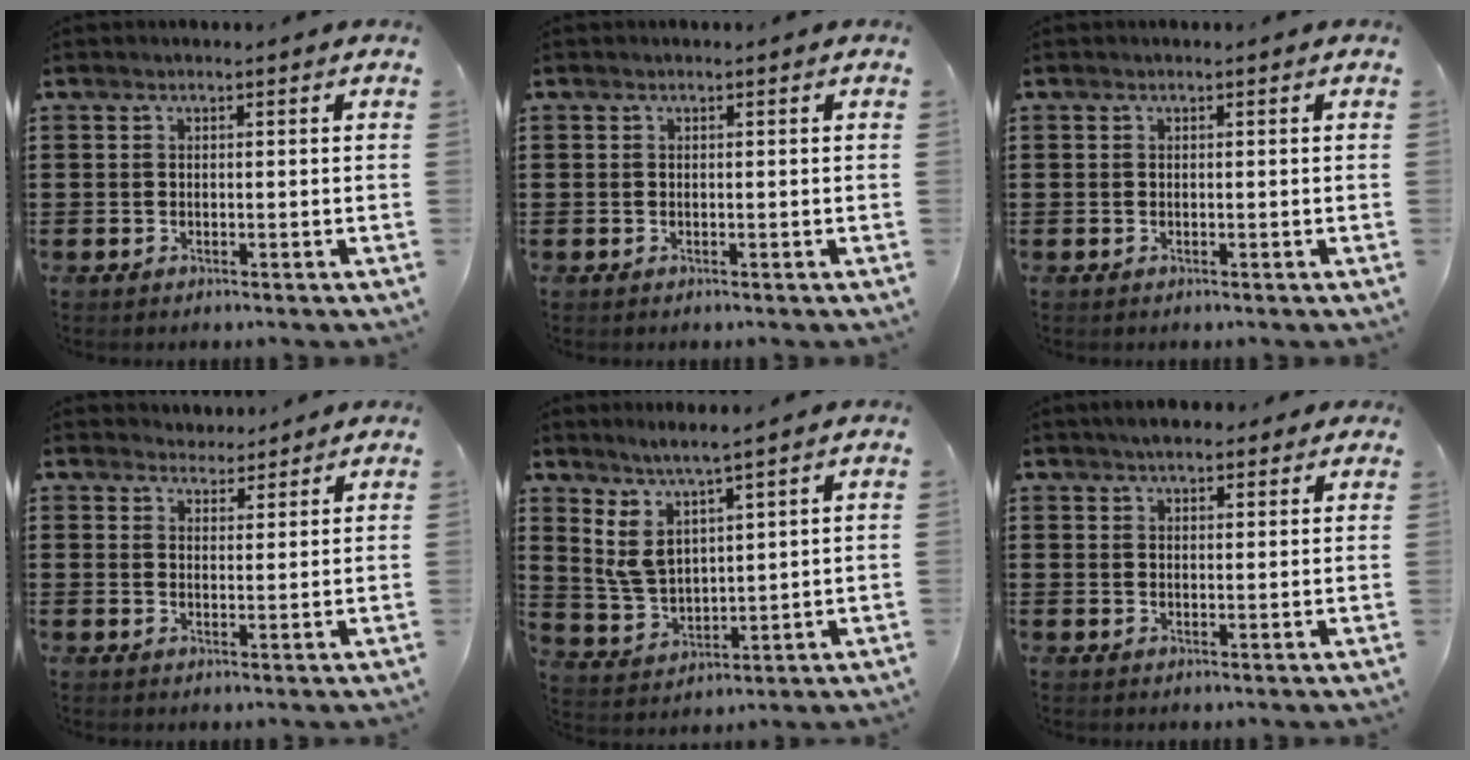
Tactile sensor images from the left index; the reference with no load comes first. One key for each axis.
{"total": 0.0}
{"total": 0.0}
{"total": 2.9, "fx": 2.8, "fy": 0.7, "fz": -0.1, "tx": -0.007, "ty": -0.005, "tz": 0.054}
{"total": 6.5, "fx": 4.1, "fy": 2.3, "fz": 4.5, "tx": -0.113, "ty": -0.012, "tz": 0.071}
{"total": 3.3, "fx": 2.7, "fy": 1.3, "fz": 1.3, "tx": -0.032, "ty": 0.007, "tz": 0.051}